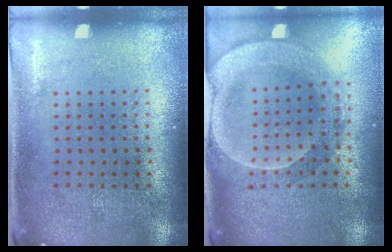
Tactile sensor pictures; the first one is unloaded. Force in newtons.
{"total": 2.2, "press": 2.1, "slide": 0.8}